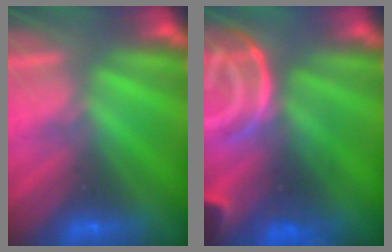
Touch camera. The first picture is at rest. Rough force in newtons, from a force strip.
{"total": 8.8}